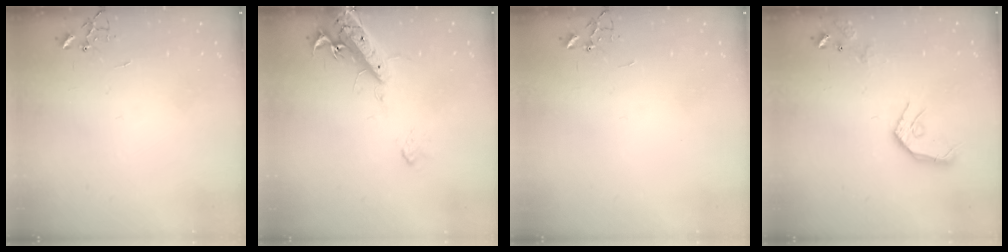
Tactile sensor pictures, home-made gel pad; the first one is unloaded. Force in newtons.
{"total": 15.1, "press": 14.7, "slide": 3.5}
{"total": 0.0}
{"total": 12.7, "press": 12.6, "slide": 1.6}